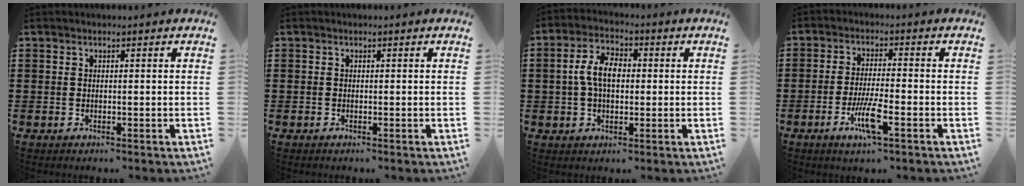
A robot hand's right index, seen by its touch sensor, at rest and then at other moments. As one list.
[{"total": 0.0}, {"total": 6.3, "force": [0.2, 3.4, 5.3], "torque": [-0.118, 0.009, -0.003]}, {"total": 6.1, "force": [-3.0, 0.9, 5.3], "torque": [-0.112, -0.012, -0.057]}]